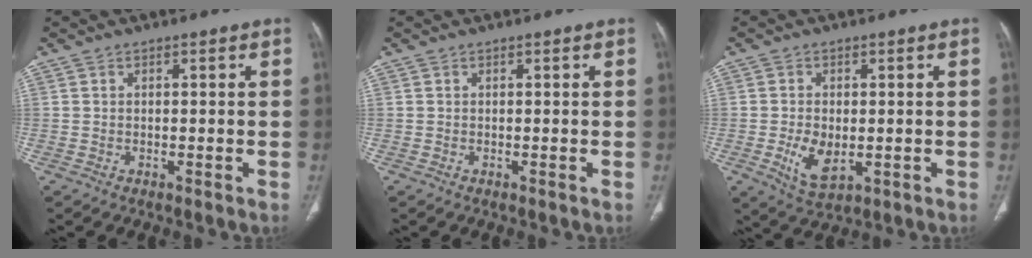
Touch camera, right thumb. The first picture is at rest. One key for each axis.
{"total": 0.0}
{"total": 6.7, "fx": -1.2, "fy": 3.9, "fz": 5.3, "tx": -0.094, "ty": -0.008, "tz": -0.011}